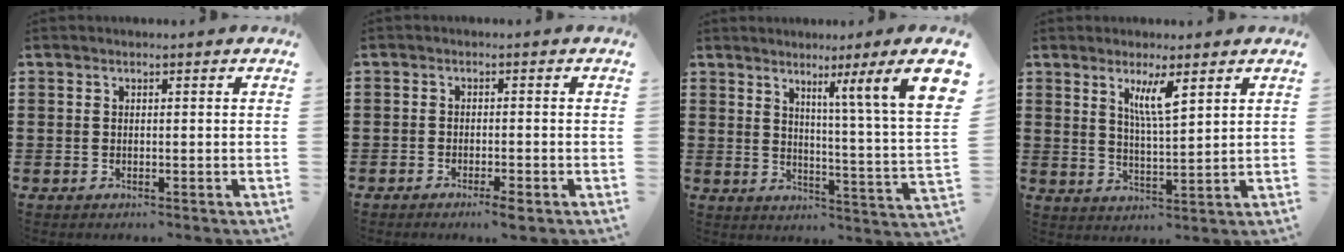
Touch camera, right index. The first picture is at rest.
{"total": 2.1, "force": [-1.7, 0.1, 1.2], "torque": [-0.020, 0.001, -0.031]}
{"total": 8.2, "force": [5.0, -1.2, 6.5], "torque": [-0.107, -0.046, 0.070]}
{"total": 5.1, "force": [2.8, 1.0, 4.2], "torque": [-0.090, 0.004, 0.046]}